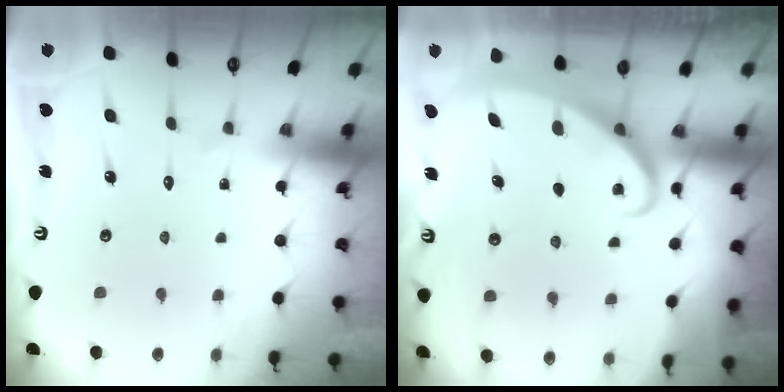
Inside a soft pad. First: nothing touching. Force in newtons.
{"total": 2.5, "press": 2.5, "slide": 0.3}